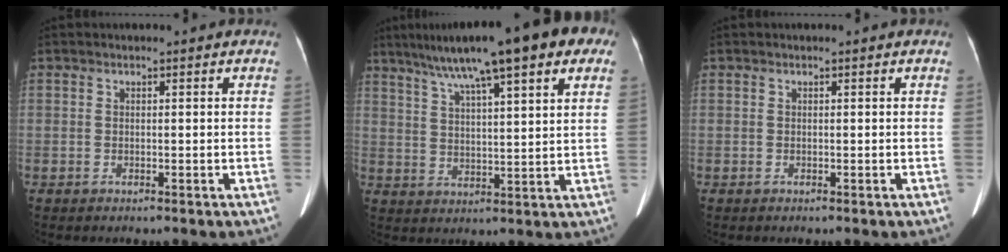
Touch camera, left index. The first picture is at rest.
{"total": 19.0, "force": [12.1, 2.9, 14.3], "torque": [-0.227, 0.052, 0.171]}
{"total": 0.0}